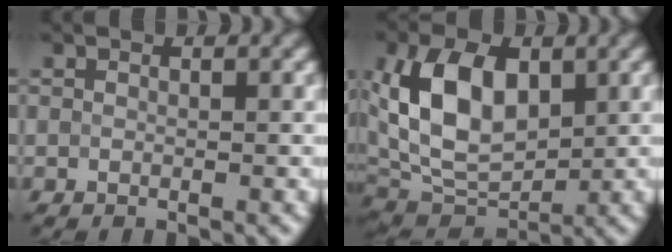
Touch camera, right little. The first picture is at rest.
{"total": 9.8, "force": [1.8, 6.0, 7.6], "torque": [-0.161, 0.010, 0.028]}